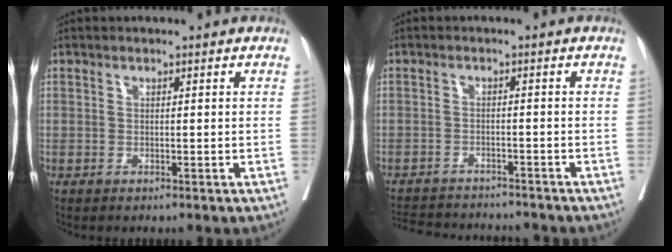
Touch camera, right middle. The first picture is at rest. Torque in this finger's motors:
{"motor_torque": [0.02, -0.17, 0.06, 0.01]}